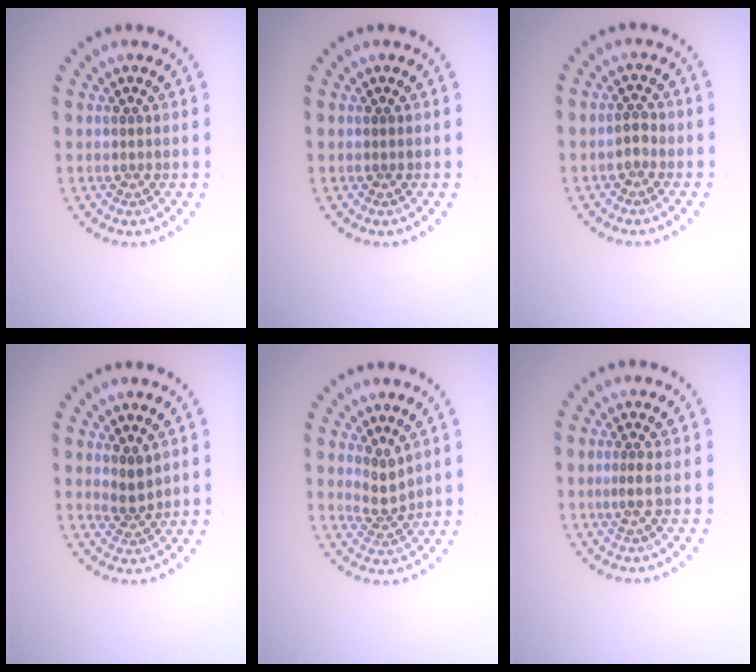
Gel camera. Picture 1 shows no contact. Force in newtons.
{"total": 0.0}
{"total": 0.9, "press": 0.8, "slide": 0.3}
{"total": 1.6, "press": 1.2, "slide": 1.0}
{"total": 2.1, "press": 1.4, "slide": 1.5}
{"total": 1.0, "press": 0.5, "slide": 0.9}